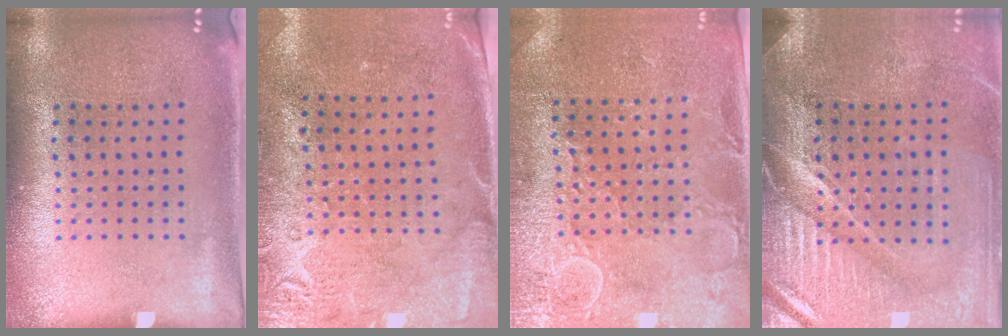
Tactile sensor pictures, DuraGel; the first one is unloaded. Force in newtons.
{"total": 2.7, "press": 2.3, "slide": 1.5}
{"total": 2.9, "press": 2.9, "slide": 0.4}
{"total": 4.0, "press": 3.8, "slide": 1.5}